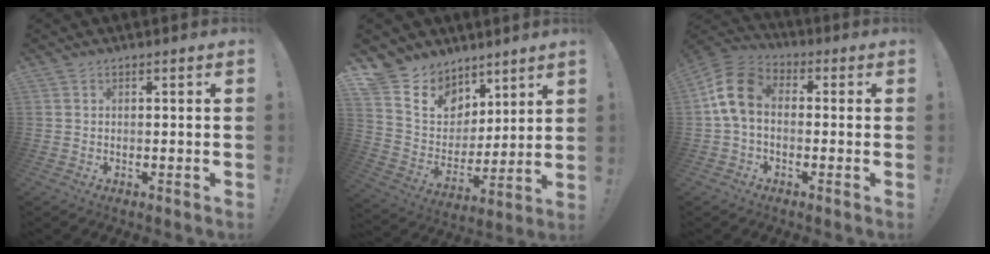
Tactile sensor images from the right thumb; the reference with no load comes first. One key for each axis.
{"total": 11.0, "fx": 7.2, "fy": 8.1, "fz": 1.7, "tx": -0.045, "ty": -0.059, "tz": 0.146}
{"total": 11.3, "fx": 0.5, "fy": 7.7, "fz": 8.3, "tx": -0.158, "ty": 0.026, "tz": 0.014}